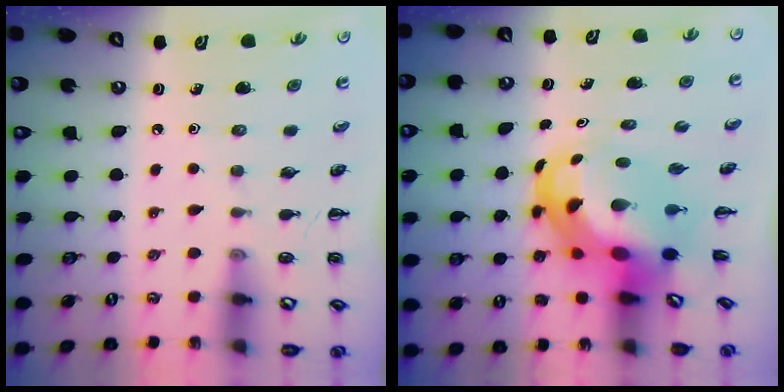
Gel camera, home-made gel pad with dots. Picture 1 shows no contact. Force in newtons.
{"total": 7.7, "press": 7.3, "slide": 2.2}